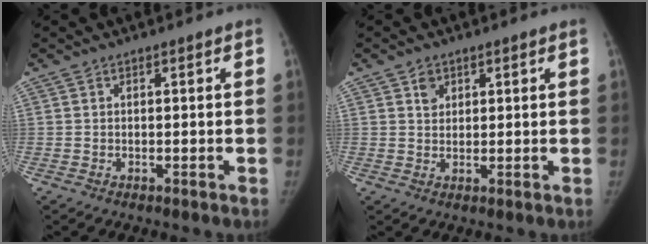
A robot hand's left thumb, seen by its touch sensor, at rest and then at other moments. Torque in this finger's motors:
{"motor_torque": [0.15, -0.02, 0.15, -0.30, 0.06]}